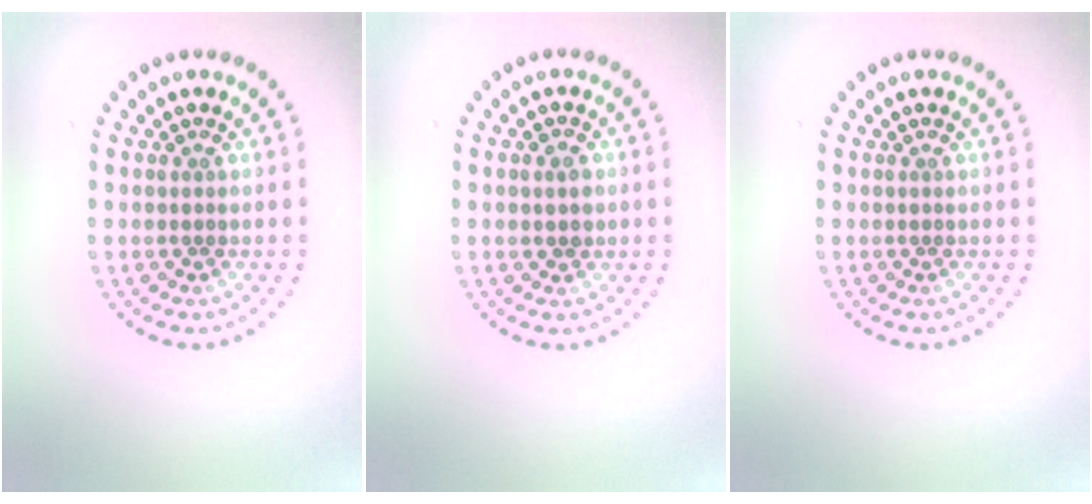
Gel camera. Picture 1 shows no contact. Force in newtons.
{"total": 1.4, "press": 1.4, "slide": 0.3}
{"total": 0.0}